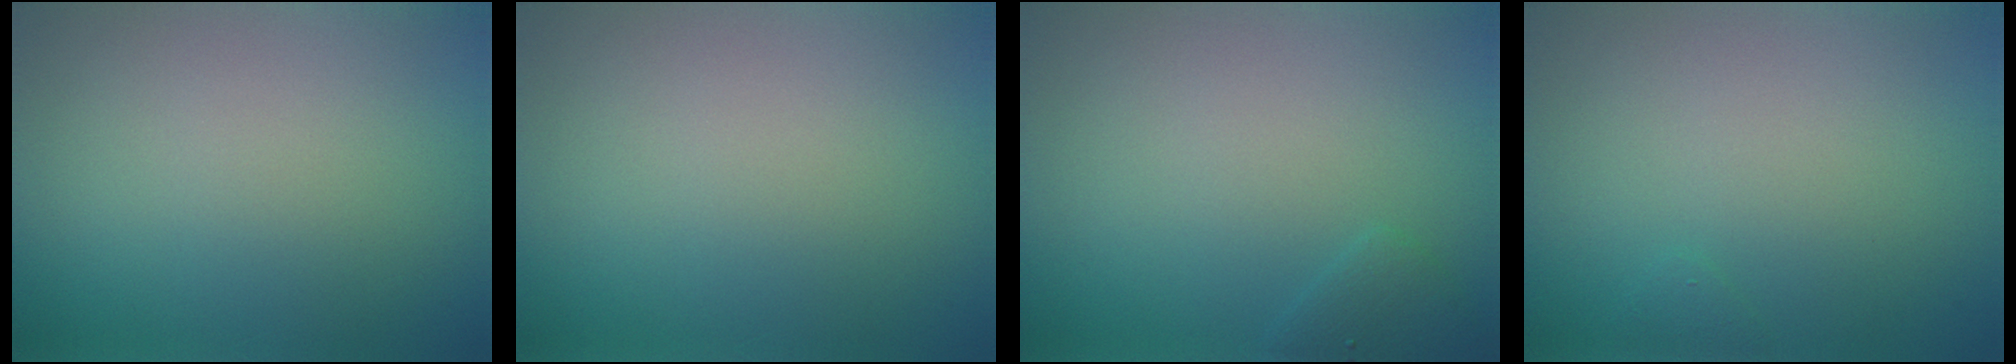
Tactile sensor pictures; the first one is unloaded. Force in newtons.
{"total": 0.0}
{"total": 1.3, "press": 1.3, "slide": 0.2}
{"total": 0.6, "press": 0.6, "slide": 0.1}